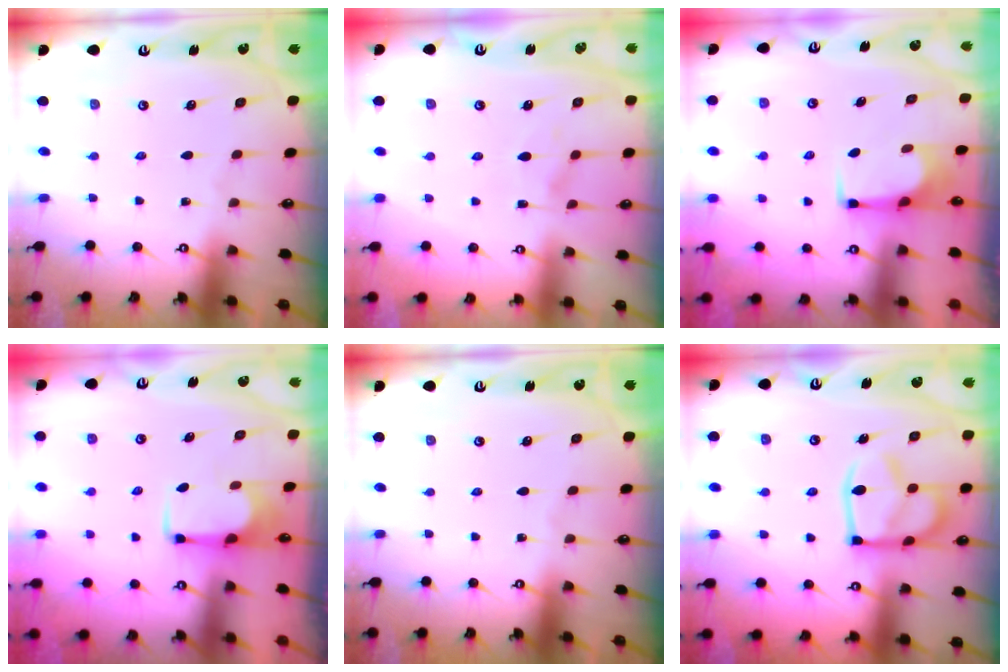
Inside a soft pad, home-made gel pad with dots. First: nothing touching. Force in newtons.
{"total": 1.2, "press": 1.0, "slide": 0.7}
{"total": 6.4, "press": 6.4, "slide": 0.4}
{"total": 1.7, "press": 1.6, "slide": 0.7}
{"total": 0.0}
{"total": 15.1, "press": 15.0, "slide": 1.7}